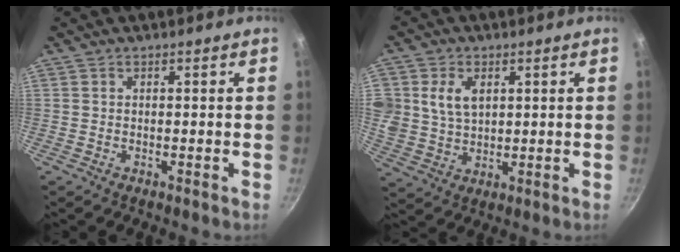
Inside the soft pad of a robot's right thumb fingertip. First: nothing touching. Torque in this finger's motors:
{"motor_torque": [0.04, 0.22, 0.02, 0.07, 0.10]}